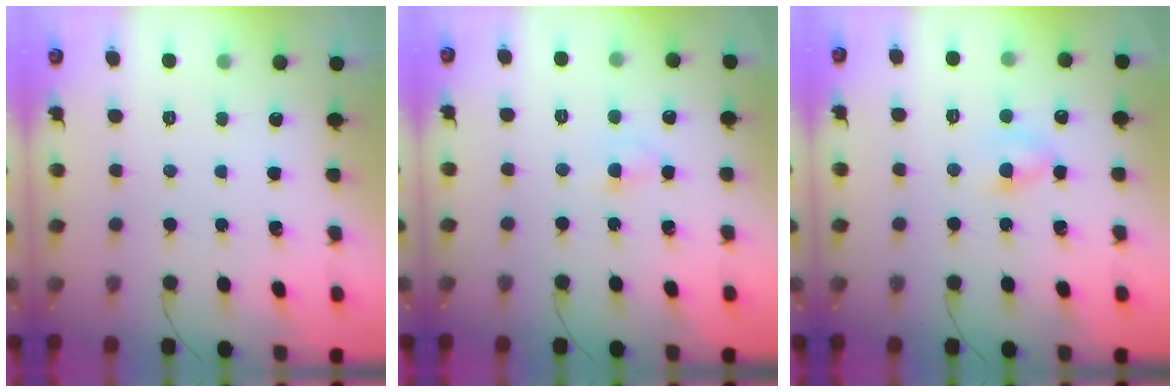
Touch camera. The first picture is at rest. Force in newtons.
{"total": 3.6, "press": 3.4, "slide": 1.1}
{"total": 3.9, "press": 3.6, "slide": 1.6}